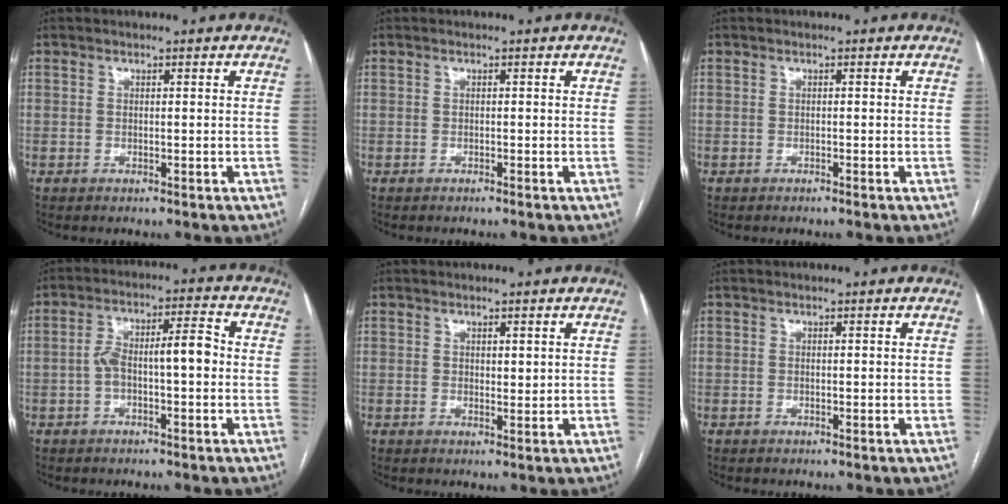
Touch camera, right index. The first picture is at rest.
{"total": 0.0}
{"total": 0.0}
{"total": 7.4, "force": [-0.9, 2.1, 7.1], "torque": [-0.130, 0.034, -0.014]}
{"total": 1.4, "force": [0.6, 0.7, 1.0], "torque": [-0.012, -0.005, 0.011]}
{"total": 0.6, "force": [0.0, 0.2, 0.5], "torque": [-0.010, 0.000, 0.002]}